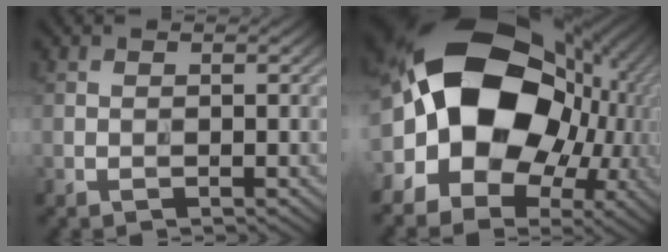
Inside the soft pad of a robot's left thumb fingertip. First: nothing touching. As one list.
[{"total": 21.8, "force": [1.0, 16.3, 14.4], "torque": [-0.278, -0.024, 0.025]}]